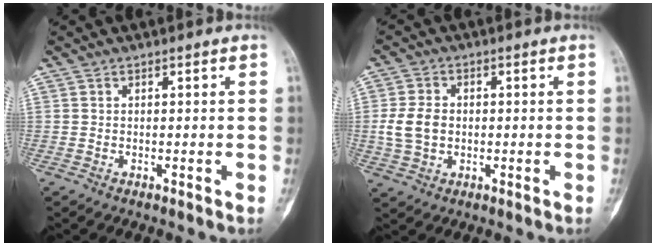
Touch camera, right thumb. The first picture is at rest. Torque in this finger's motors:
{"motor_torque": [-0.37, 0.39, 0.06, -0.05, 0.00]}